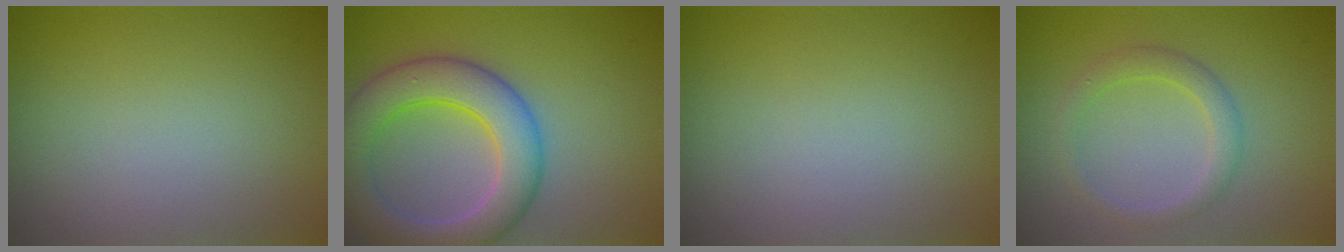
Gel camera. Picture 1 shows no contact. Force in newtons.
{"total": 7.4, "press": 7.3, "slide": 0.4}
{"total": 0.0}
{"total": 2.3, "press": 2.3, "slide": 0.1}